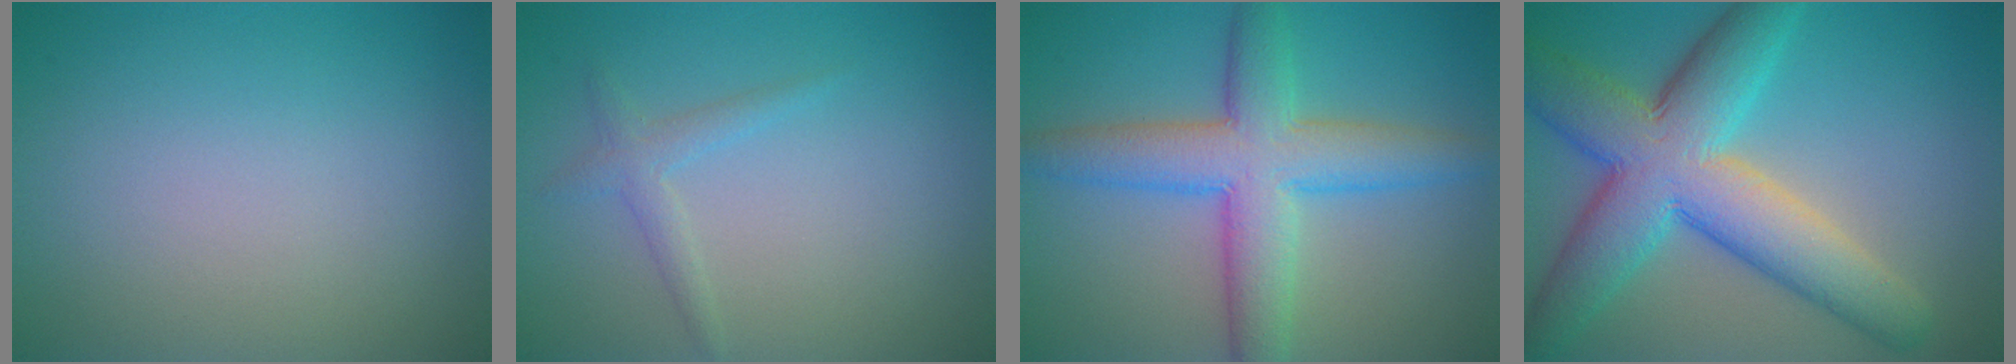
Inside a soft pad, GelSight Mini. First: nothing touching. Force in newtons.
{"total": 1.5, "press": 1.5, "slide": 0.0}
{"total": 7.2, "press": 7.2, "slide": 0.1}
{"total": 10.6, "press": 10.6, "slide": 0.3}